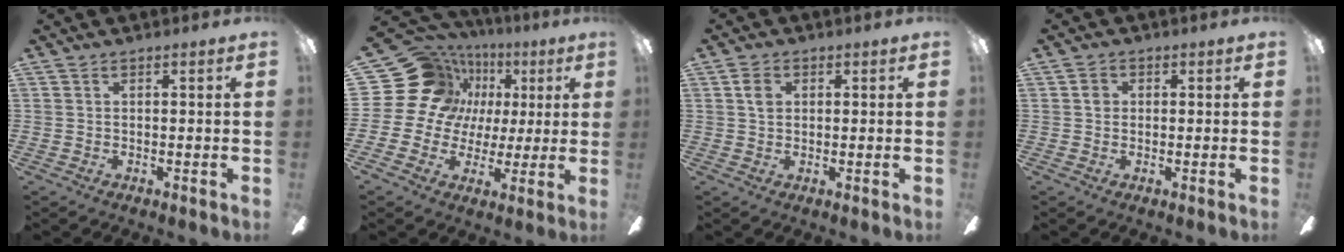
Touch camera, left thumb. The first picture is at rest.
{"total": 18.1, "force": [4.6, 16.0, 6.9], "torque": [-0.132, -0.016, 0.108]}
{"total": 2.9, "force": [1.0, 2.1, 1.8], "torque": [-0.029, 0.002, 0.016]}
{"total": 2.0, "force": [0.4, 1.7, 0.9], "torque": [-0.009, 0.004, 0.003]}